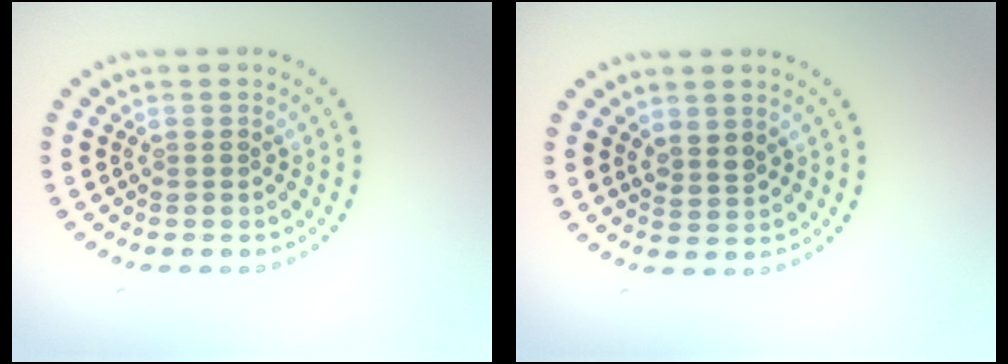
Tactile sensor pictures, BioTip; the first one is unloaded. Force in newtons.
{"total": 1.6, "press": 1.3, "slide": 0.9}